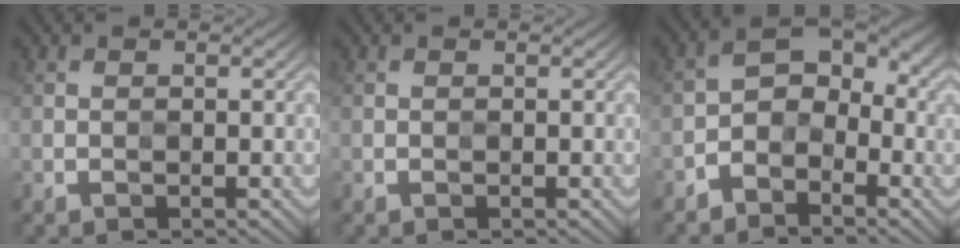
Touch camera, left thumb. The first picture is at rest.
{"total": 0.0}
{"total": 4.9, "force": [-3.1, 2.8, 2.5], "torque": [-0.030, 0.004, -0.072]}